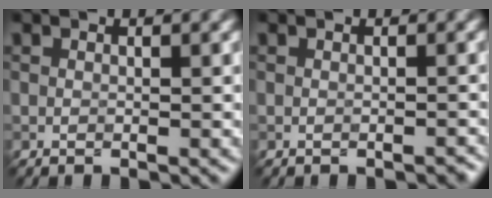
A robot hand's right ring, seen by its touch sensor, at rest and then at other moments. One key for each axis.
{"total": 0.7, "fx": -0.6, "fy": 0.1, "fz": 0.2, "tx": -0.002, "ty": 0.001, "tz": -0.008}